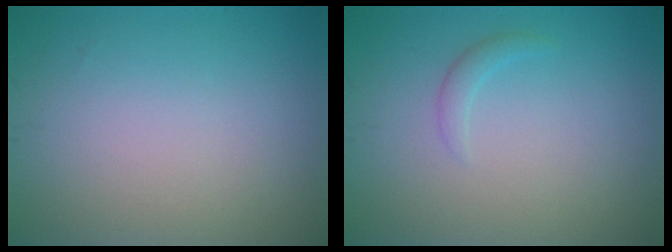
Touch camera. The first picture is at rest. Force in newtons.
{"total": 1.0, "press": 1.0, "slide": 0.1}